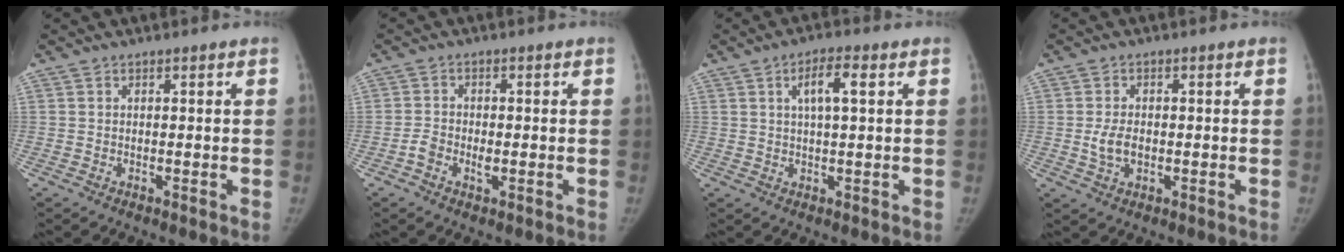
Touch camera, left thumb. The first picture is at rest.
{"total": 3.6, "force": [-1.1, 2.5, 2.4], "torque": [-0.040, 0.012, -0.020]}
{"total": 5.6, "force": [1.8, 1.8, 5.0], "torque": [-0.084, 0.004, 0.031]}
{"total": 4.4, "force": [-0.6, 2.9, 3.2], "torque": [-0.059, 0.003, -0.009]}